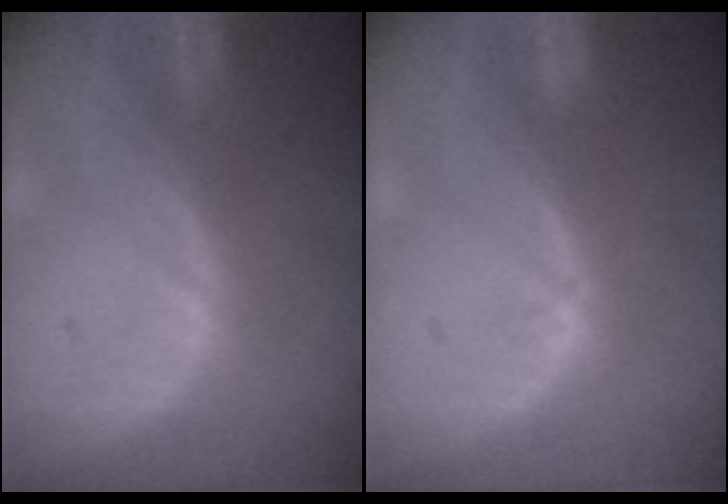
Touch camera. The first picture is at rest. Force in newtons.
{"total": 0.6, "press": 0.4, "slide": 0.3}